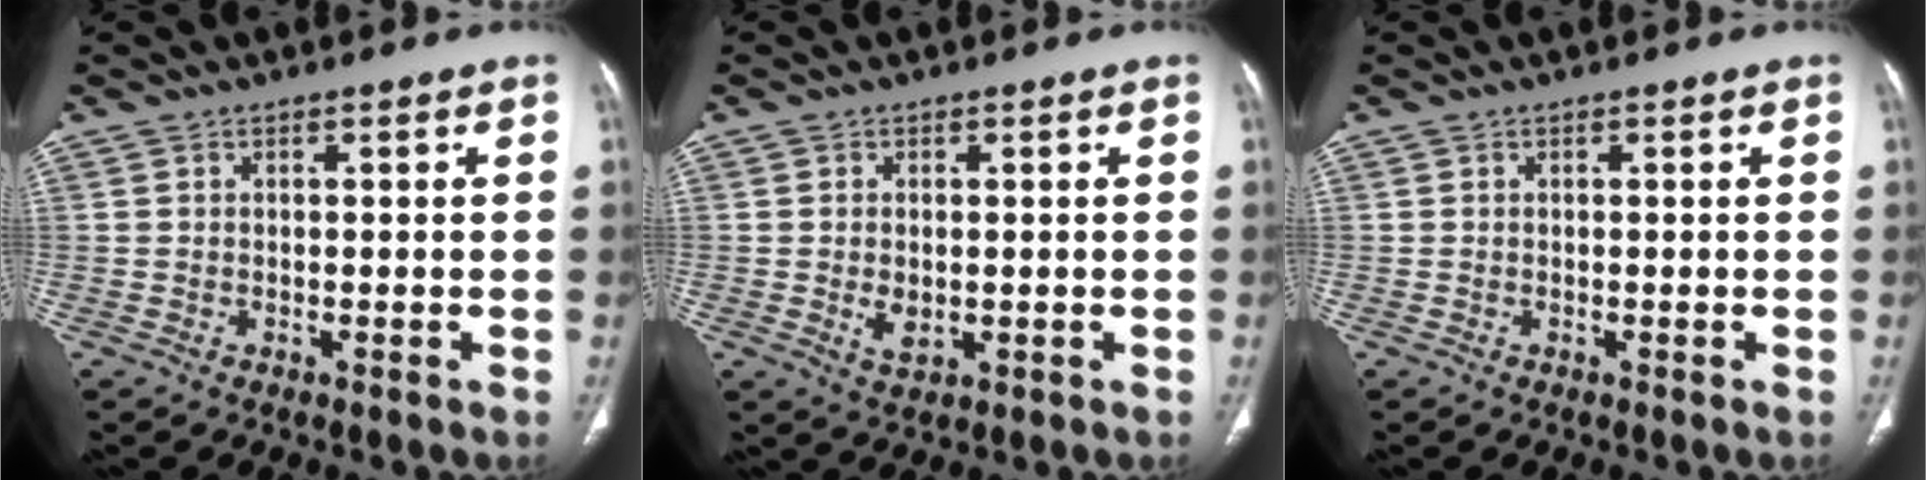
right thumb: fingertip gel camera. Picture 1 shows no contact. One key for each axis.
{"total": 3.2, "fx": -0.3, "fy": 2.0, "fz": 2.5, "tx": -0.045, "ty": -0.007, "tz": 0.000}
{"total": 0.0}